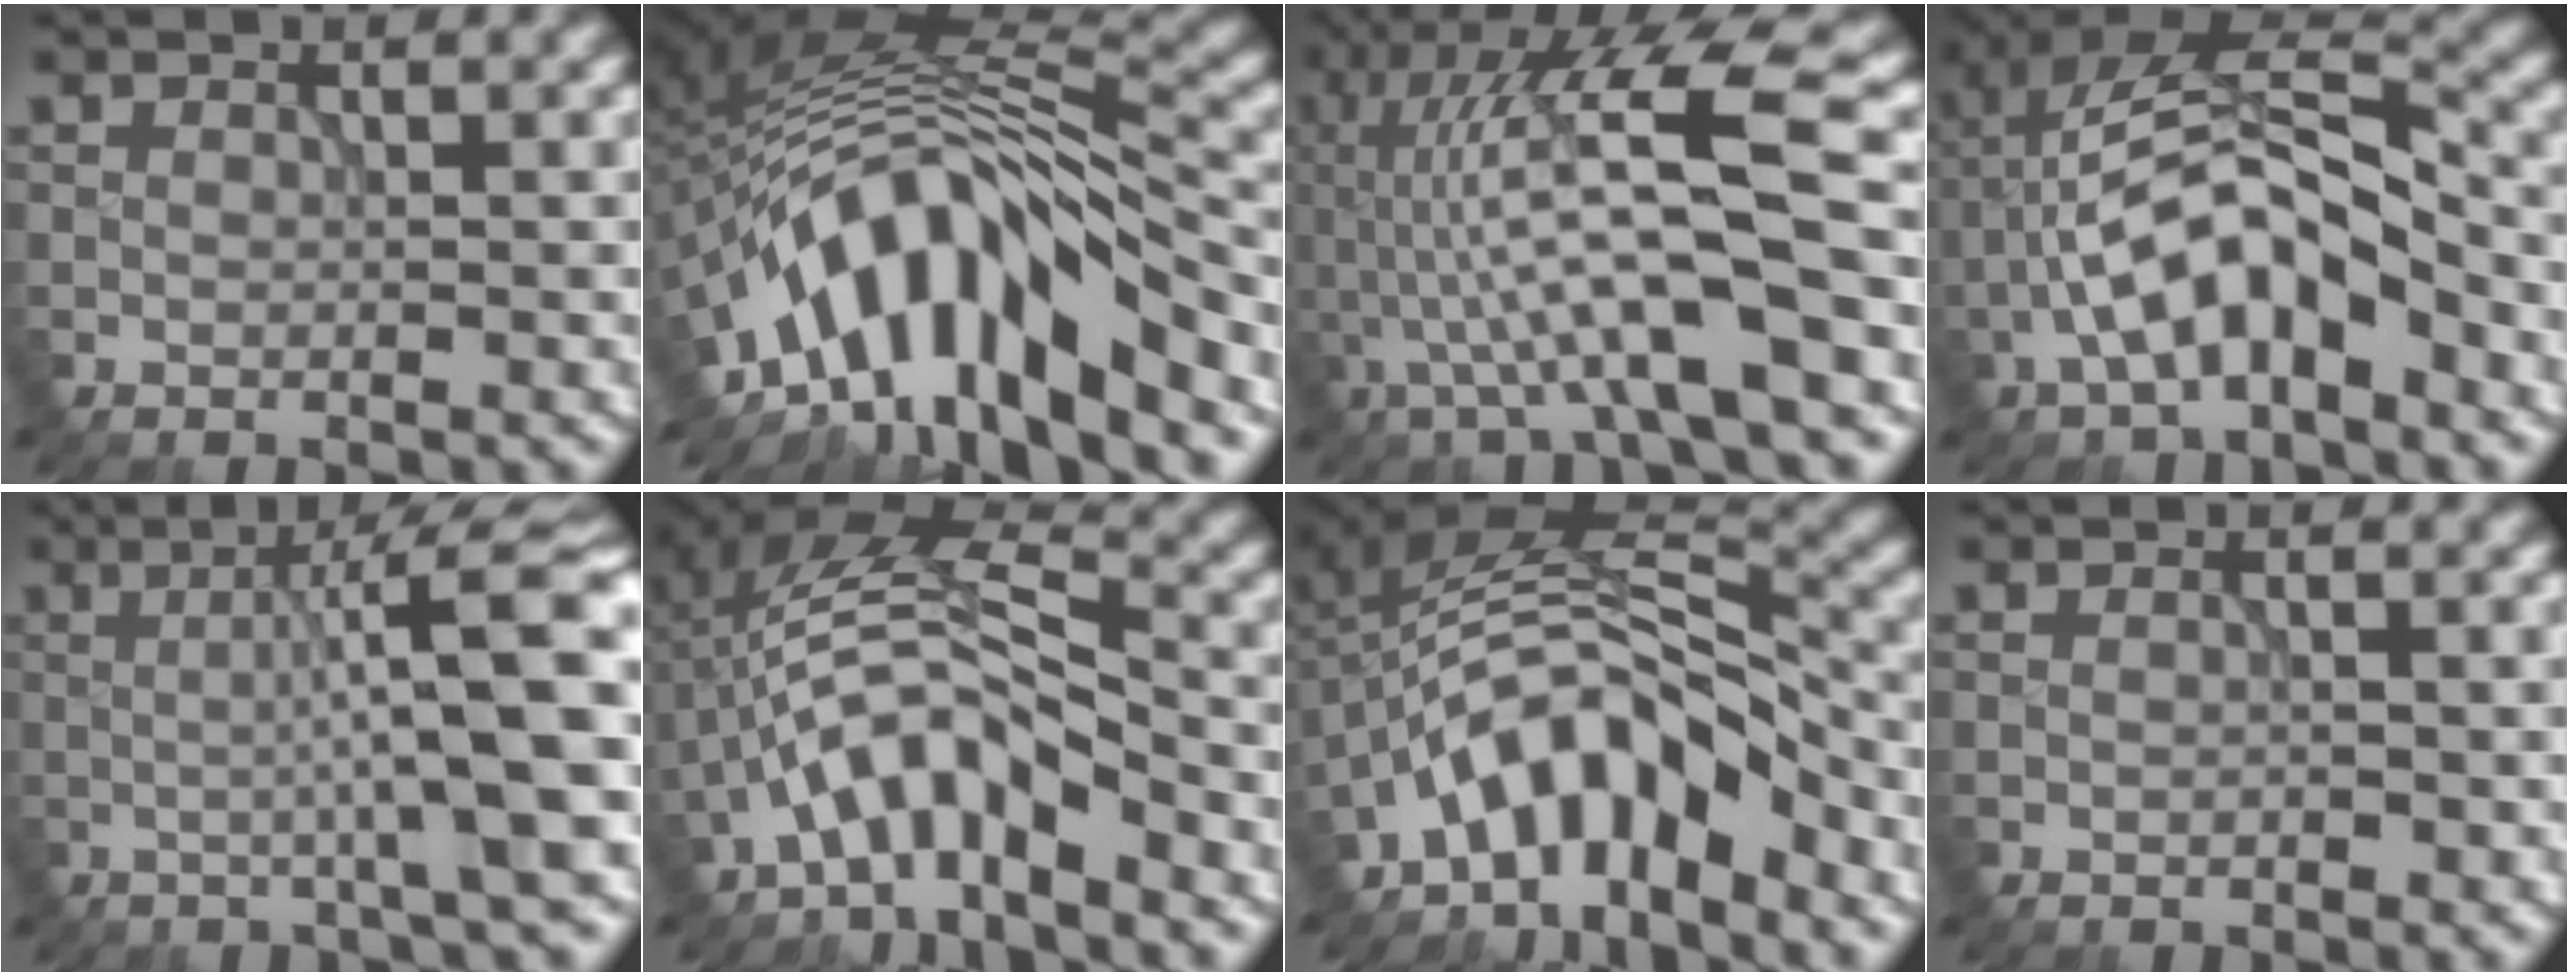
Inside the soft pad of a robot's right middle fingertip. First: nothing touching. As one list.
[{"total": 12.4, "force": [-6.6, 4.1, 9.6], "torque": [-0.153, 0.011, -0.114]}, {"total": 11.8, "force": [-1.0, 2.3, 11.5], "torque": [-0.210, 0.027, -0.020]}, {"total": 8.0, "force": [-2.9, 3.2, 6.7], "torque": [-0.127, 0.024, -0.055]}, {"total": 11.8, "force": [0.1, 1.9, 11.7], "torque": [-0.145, 0.016, 0.000]}, {"total": 6.7, "force": [-3.4, 2.3, 5.3], "torque": [-0.097, 0.017, -0.069]}, {"total": 8.4, "force": [-4.9, 3.3, 5.9], "torque": [-0.088, 0.018, -0.097]}, {"total": 0.6, "force": [-0.2, 0.2, 0.5], "torque": [-0.011, 0.000, -0.004]}]